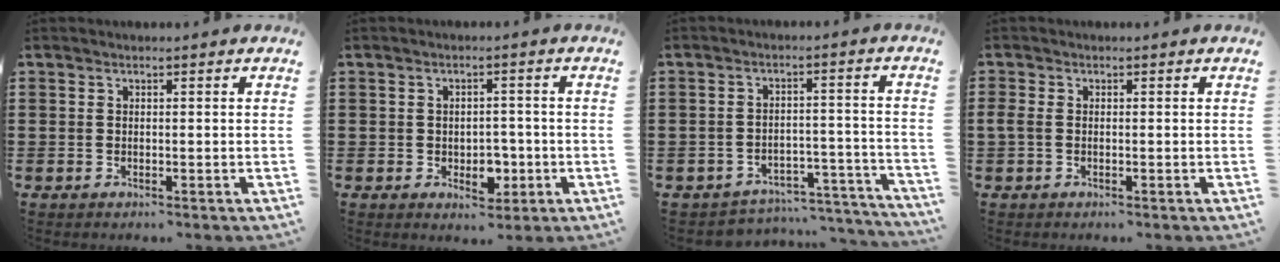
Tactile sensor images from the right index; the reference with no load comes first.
{"total": 3.6, "force": [-1.1, 2.6, 2.3], "torque": [-0.038, 0.001, -0.023]}
{"total": 4.5, "force": [-4.4, 1.1, 0.7], "torque": [-0.015, 0.009, -0.090]}
{"total": 1.2, "force": [-0.3, 0.7, 1.0], "torque": [-0.036, -0.006, -0.012]}